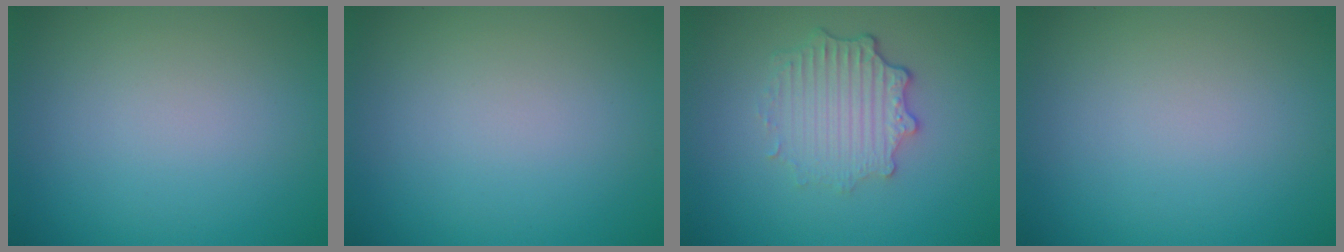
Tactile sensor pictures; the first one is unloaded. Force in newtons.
{"total": 0.0}
{"total": 3.7, "press": 2.9, "slide": 2.3}
{"total": 0.0}